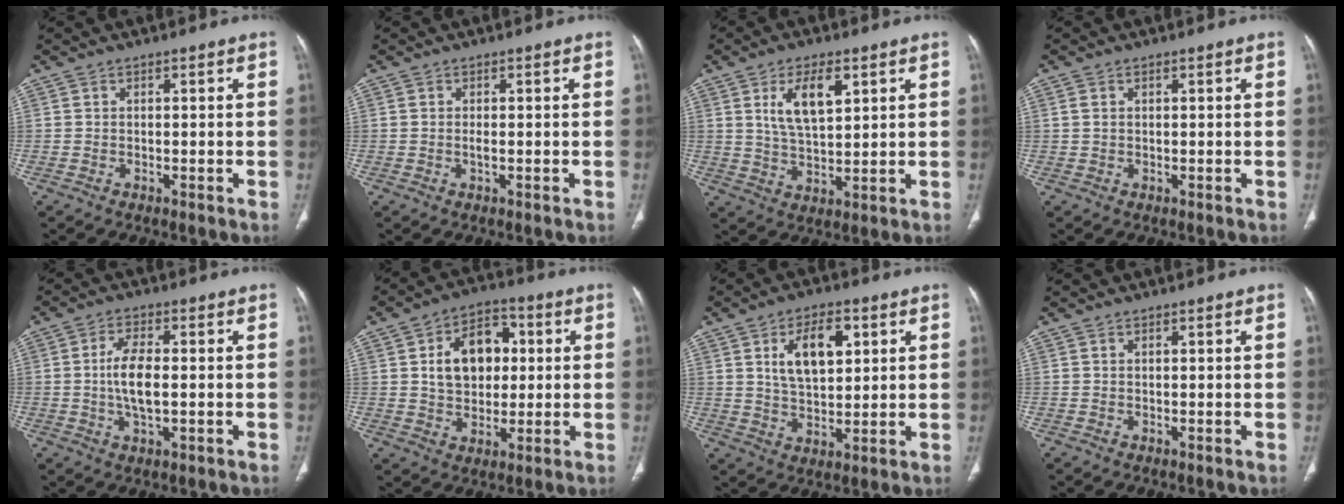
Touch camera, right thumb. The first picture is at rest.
{"total": 0.7, "force": [-0.1, 0.2, 0.6], "torque": [-0.015, -0.002, -0.002]}
{"total": 9.1, "force": [3.7, 4.1, 7.2], "torque": [-0.119, -0.016, 0.073]}
{"total": 1.3, "force": [0.5, 0.8, 0.9], "torque": [-0.025, 0.009, 0.016]}
{"total": 7.2, "force": [-0.3, 3.0, 6.5], "torque": [-0.131, 0.001, -0.009]}
{"total": 12.6, "force": [2.3, 8.9, 8.7], "torque": [-0.103, 0.010, 0.036]}
{"total": 10.7, "force": [3.6, 5.8, 8.2], "torque": [-0.115, -0.010, 0.065]}
{"total": 0.0}